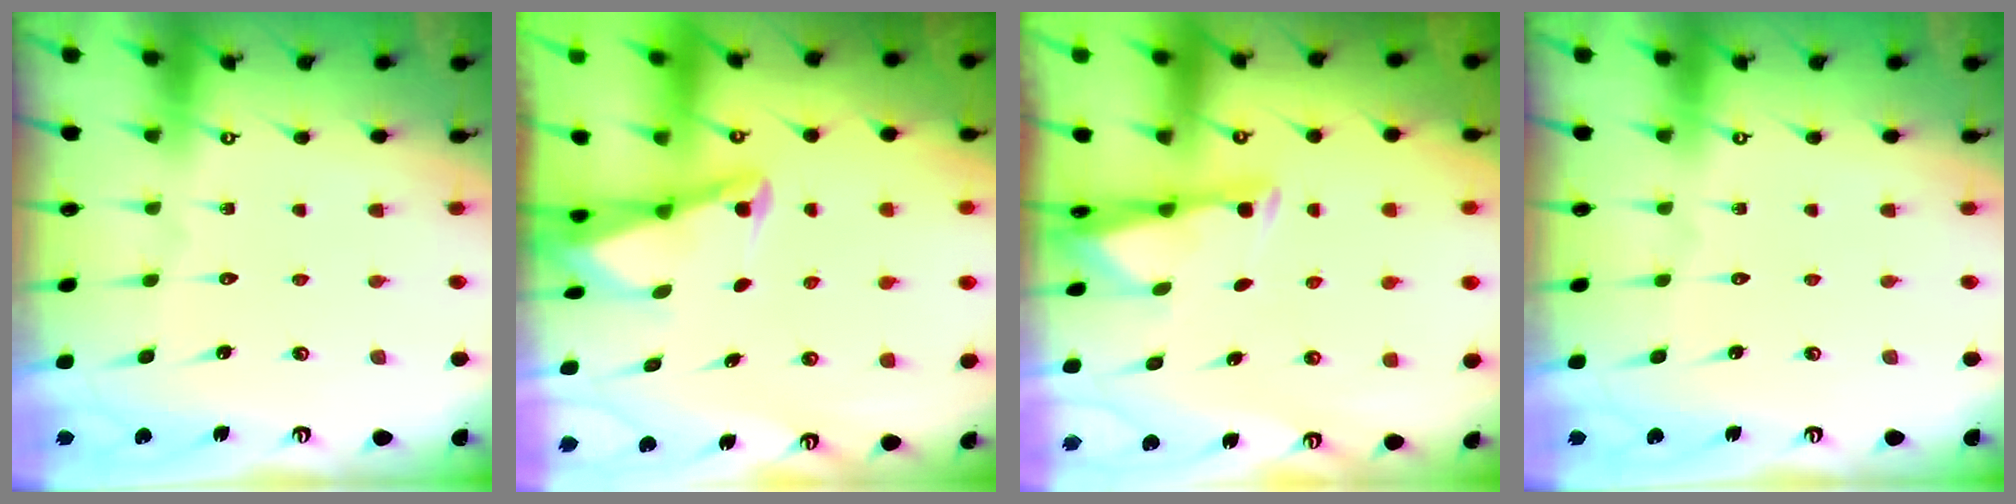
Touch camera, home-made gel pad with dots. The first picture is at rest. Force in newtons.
{"total": 2.6, "press": 2.5, "slide": 0.6}
{"total": 2.9, "press": 2.9, "slide": 0.4}
{"total": 0.0}